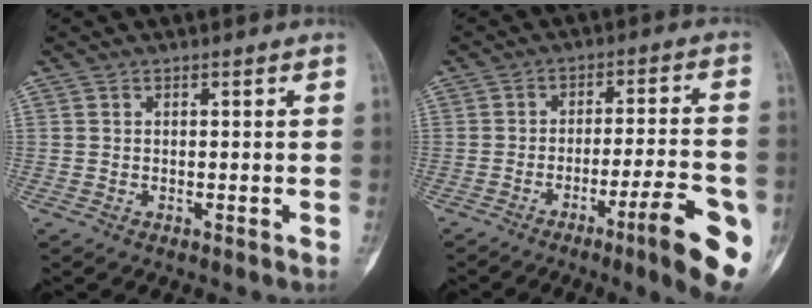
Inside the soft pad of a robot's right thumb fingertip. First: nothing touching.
{"total": 13.4, "force": [-5.9, 1.8, 11.9], "torque": [-0.158, 0.013, -0.082]}